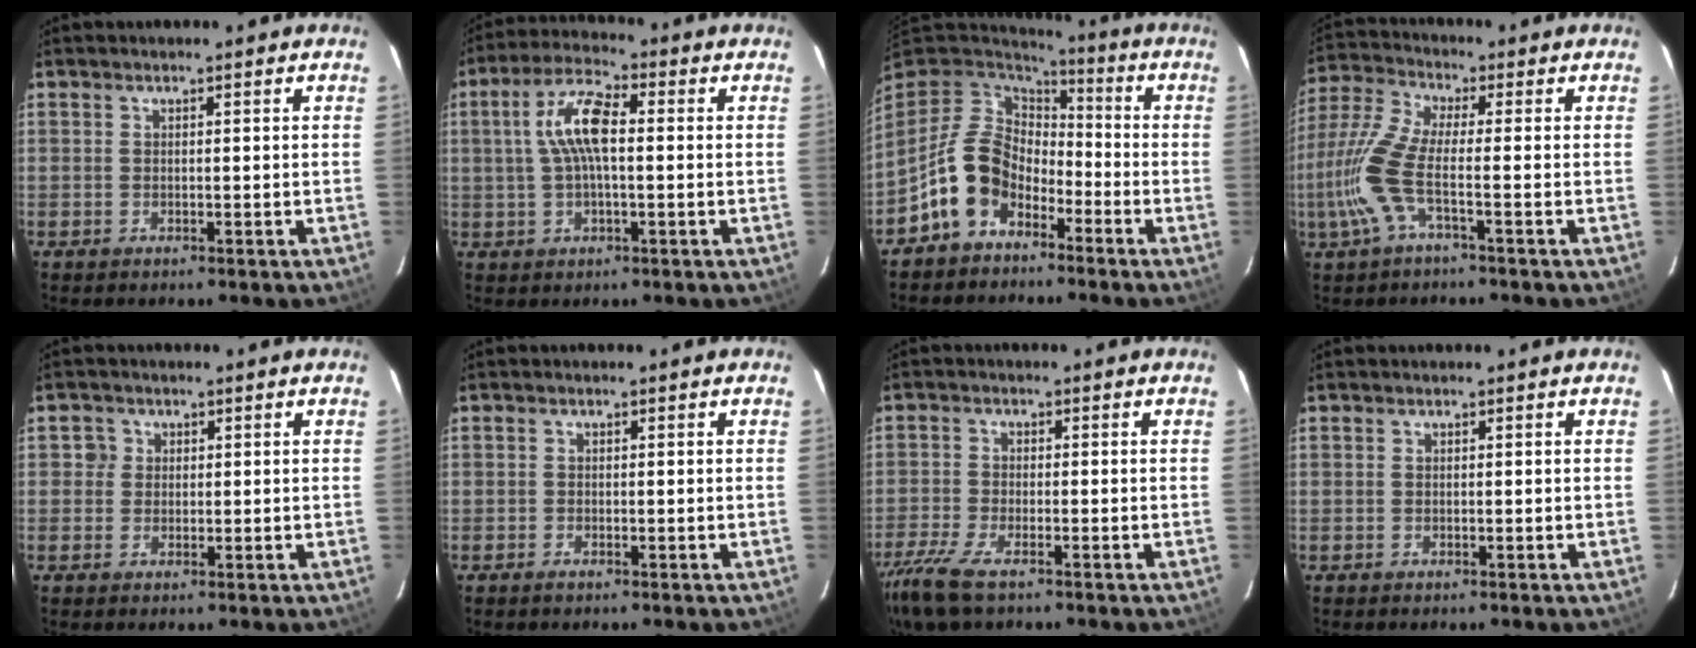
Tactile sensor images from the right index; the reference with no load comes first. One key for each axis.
{"total": 8.9, "fx": 0.8, "fy": 3.0, "fz": 8.3, "tx": -0.168, "ty": 0.019, "tz": 0.014}
{"total": 11.8, "fx": -6.3, "fy": 8.4, "fz": 5.3, "tx": -0.118, "ty": 0.025, "tz": -0.115}
{"total": 9.6, "fx": -2.9, "fy": 1.9, "fz": 9.0, "tx": -0.220, "ty": -0.001, "tz": -0.062}
{"total": 2.2, "fx": 0.2, "fy": 2.2, "fz": 0.1, "tx": 0.005, "ty": 0.012, "tz": 0.000}
{"total": 0.7, "fx": -0.6, "fy": 0.3, "fz": 0.3, "tx": -0.005, "ty": -0.001, "tz": -0.013}
{"total": 10.8, "fx": -7.5, "fy": 3.3, "fz": 7.0, "tx": -0.174, "ty": -0.043, "tz": -0.147}
{"total": 0.0}